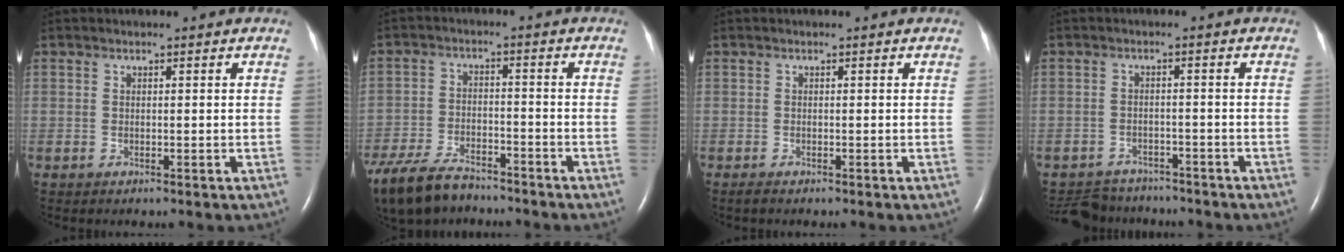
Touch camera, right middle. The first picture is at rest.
{"total": 12.8, "force": [-10.4, 4.5, 5.9], "torque": [-0.121, -0.021, -0.173]}
{"total": 0.5, "force": [-0.4, 0.0, 0.3], "torque": [-0.010, -0.002, -0.009]}
{"total": 7.3, "force": [-6.7, 2.8, 0.6], "torque": [-0.013, 0.006, -0.096]}